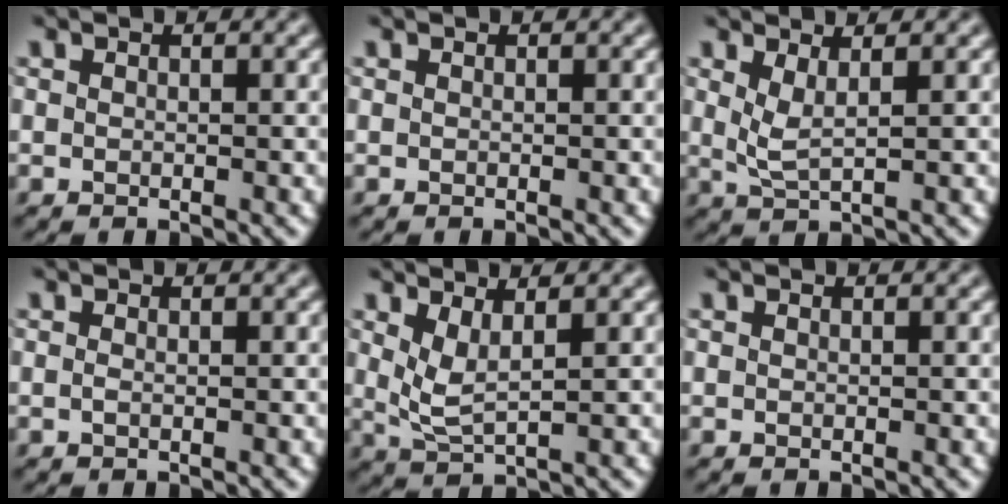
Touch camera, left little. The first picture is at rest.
{"total": 0.0}
{"total": 1.5, "force": [0.8, -0.2, 1.3], "torque": [-0.037, -0.003, 0.019]}
{"total": 0.0}
{"total": 1.9, "force": [1.0, 0.1, 1.6], "torque": [-0.043, -0.005, 0.024]}
{"total": 0.0}